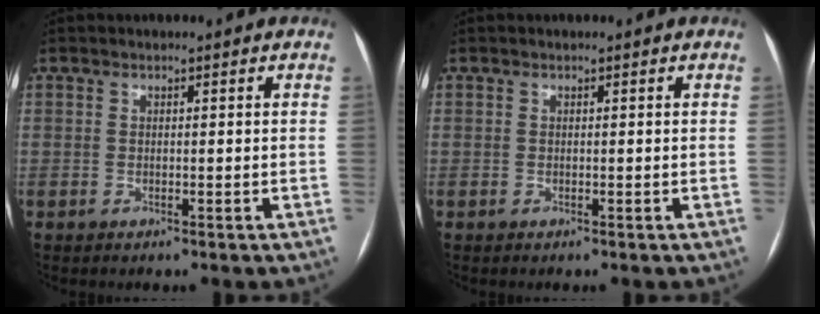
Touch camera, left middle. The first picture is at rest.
{"total": 0.0}